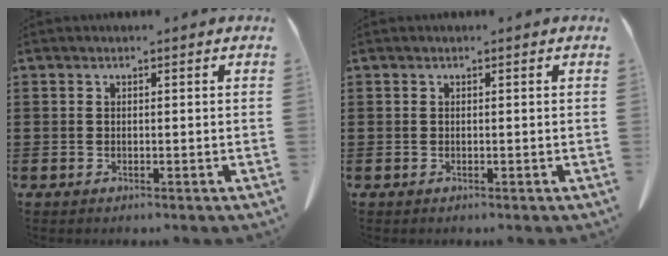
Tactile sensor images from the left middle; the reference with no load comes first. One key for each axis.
{"total": 0.0}